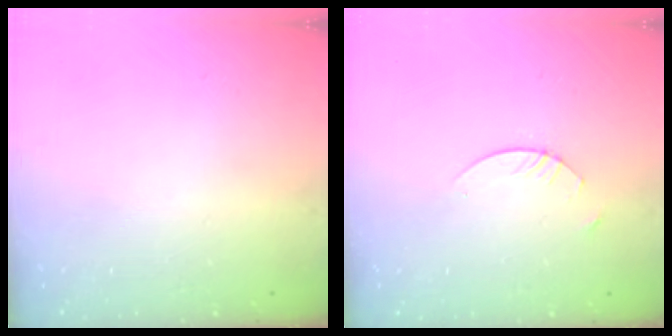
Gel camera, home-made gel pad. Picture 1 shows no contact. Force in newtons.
{"total": 2.4, "press": 2.4, "slide": 0.1}